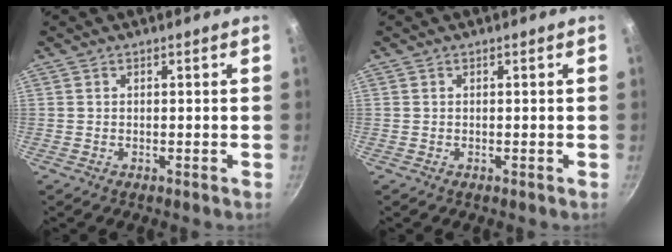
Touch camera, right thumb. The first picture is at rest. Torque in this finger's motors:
{"motor_torque": [0.04, -0.03, 0.11, 0.10, 0.00]}